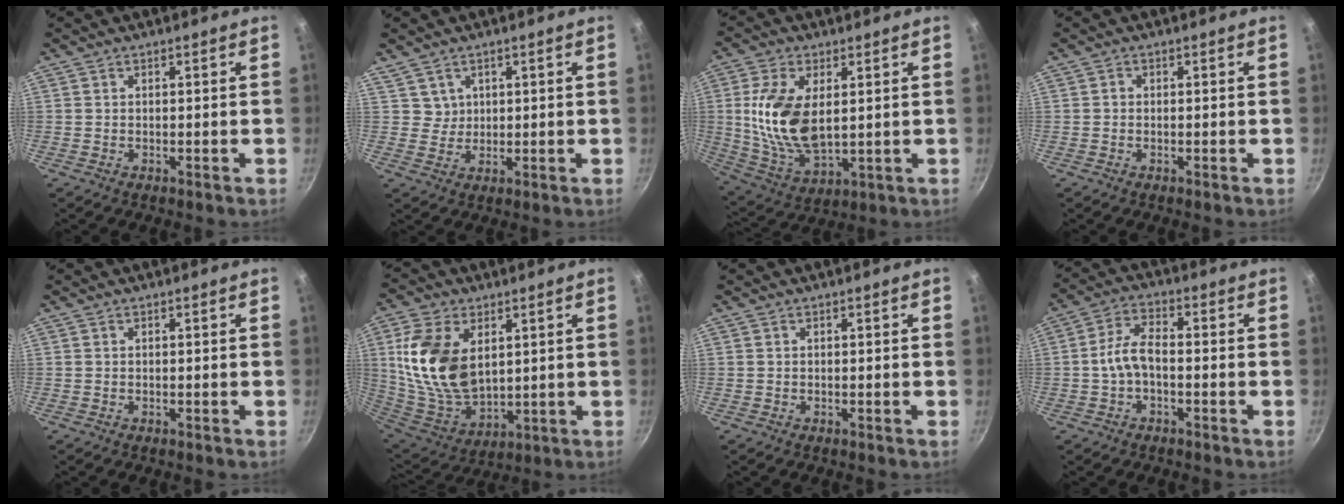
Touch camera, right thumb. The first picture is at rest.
{"total": 2.9, "force": [1.7, 2.4, 0.4], "torque": [0.012, 0.001, 0.033]}
{"total": 15.0, "force": [2.2, 8.2, 12.4], "torque": [-0.235, -0.017, 0.051]}
{"total": 0.5, "force": [-0.1, 0.5, 0.2], "torque": [0.000, 0.003, -0.004]}
{"total": 0.0}
{"total": 18.0, "force": [4.4, 11.2, 13.4], "torque": [-0.245, -0.030, 0.100]}
{"total": 0.0}
{"total": 9.0, "force": [-0.7, 4.9, 7.5], "torque": [-0.132, 0.034, -0.021]}